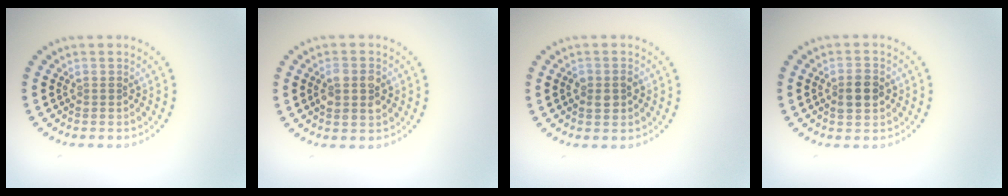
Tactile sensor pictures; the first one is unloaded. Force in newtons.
{"total": 2.8, "press": 2.8, "slide": 0.2}
{"total": 1.6, "press": 1.5, "slide": 0.2}
{"total": 2.5, "press": 2.5, "slide": 0.2}